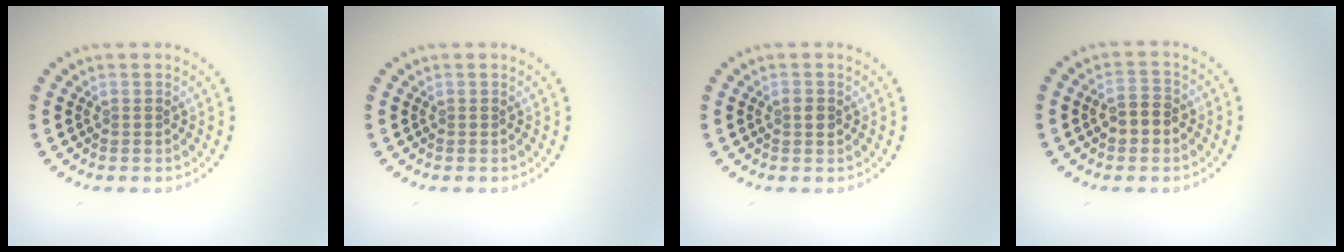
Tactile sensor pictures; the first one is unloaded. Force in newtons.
{"total": 0.0}
{"total": 0.9, "press": 0.8, "slide": 0.2}
{"total": 2.5, "press": 2.5, "slide": 0.3}